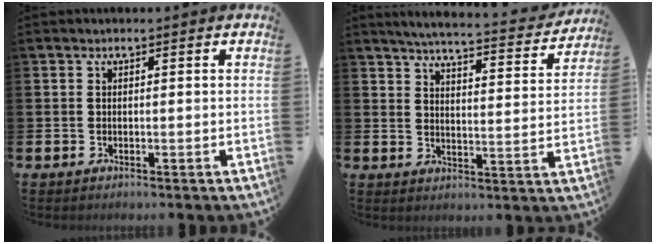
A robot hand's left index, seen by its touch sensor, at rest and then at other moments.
{"total": 5.0, "force": [4.8, 0.2, 1.7], "torque": [-0.049, -0.038, 0.076]}